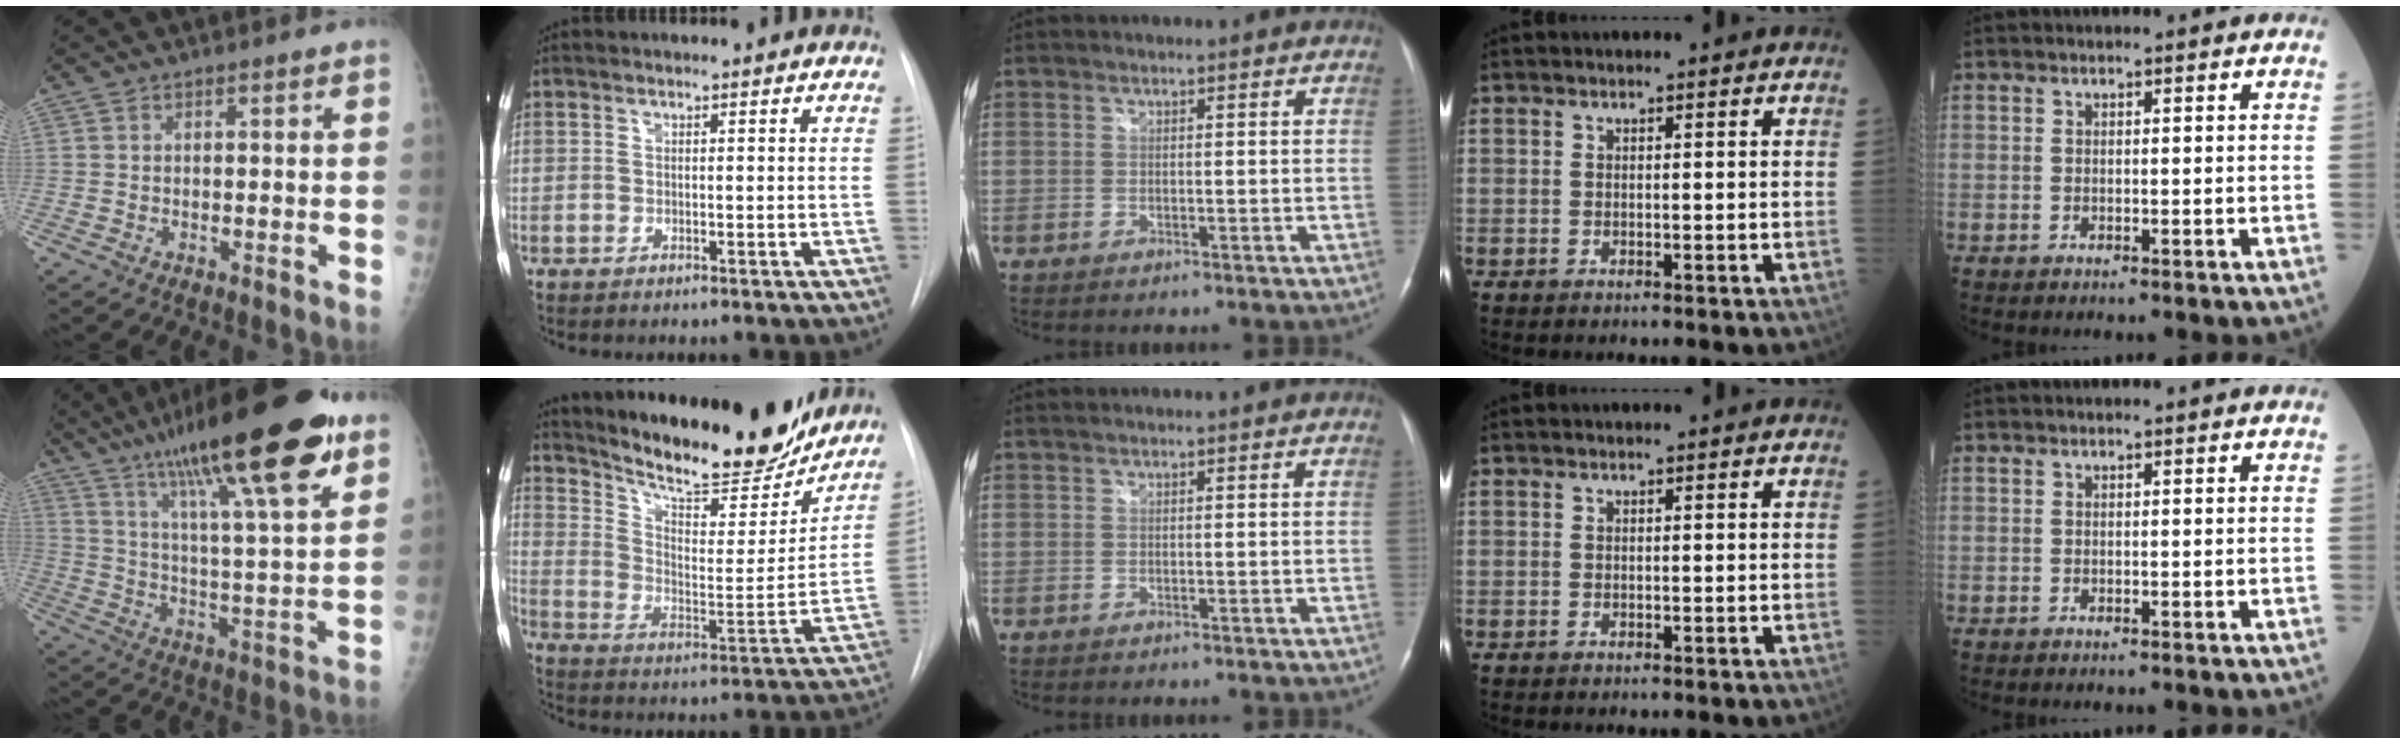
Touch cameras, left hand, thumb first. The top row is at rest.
{"thumb": {"total": 25.9, "force": [15.9, 4.6, 20.0], "torque": [-0.317, -0.039, 0.254]}, "index": {"total": 21.7, "force": [19.2, 4.2, 9.2], "torque": [-0.148, -0.041, 0.275]}}